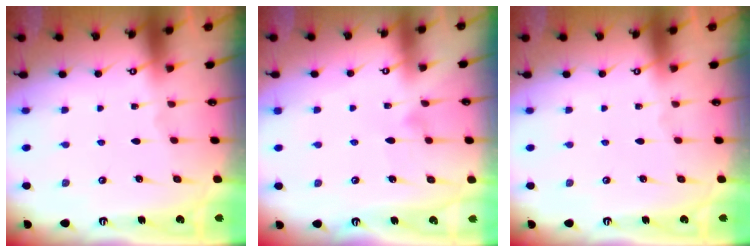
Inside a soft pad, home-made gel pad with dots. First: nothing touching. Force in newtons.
{"total": 4.9, "press": 4.9, "slide": 0.4}
{"total": 0.0}